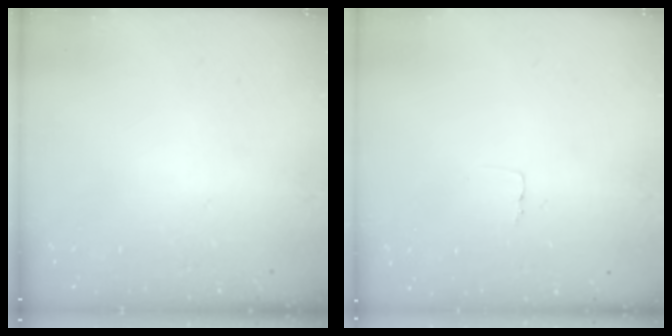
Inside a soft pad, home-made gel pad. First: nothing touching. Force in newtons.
{"total": 2.6, "press": 2.6, "slide": 0.1}